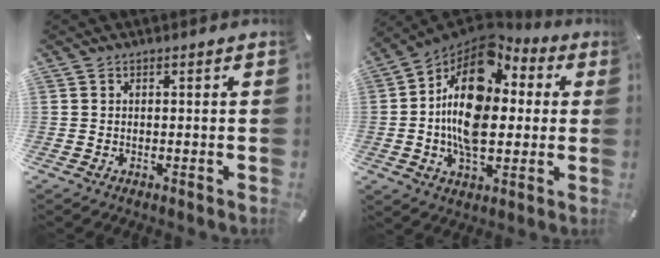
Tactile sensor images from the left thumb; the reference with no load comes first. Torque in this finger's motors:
{"motor_torque": [2.38, 2.62, 2.30, -0.47, 0.38]}